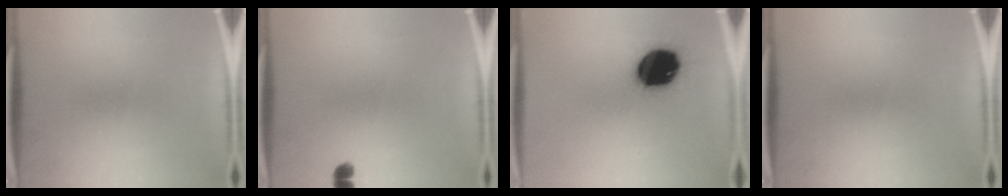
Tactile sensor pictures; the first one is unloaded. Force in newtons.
{"total": 1.4}
{"total": 19.7}
{"total": 0.0}